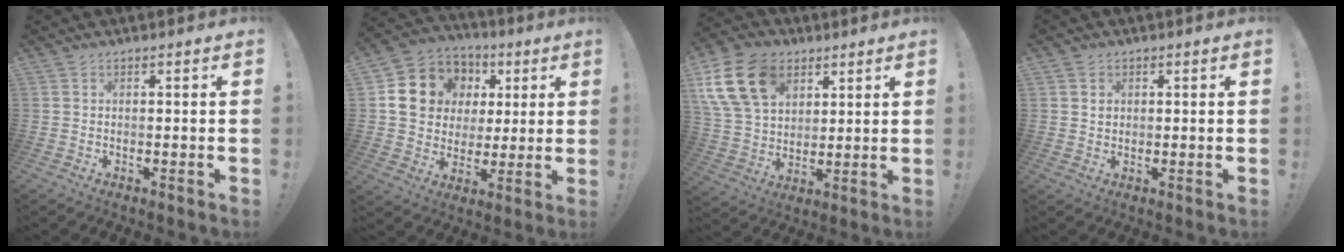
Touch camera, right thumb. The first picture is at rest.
{"total": 14.4, "force": [3.9, 12.6, 5.6], "torque": [-0.080, -0.013, 0.094]}
{"total": 18.0, "force": [8.2, 12.6, 9.9], "torque": [-0.201, -0.033, 0.156]}
{"total": 1.8, "force": [0.6, 1.7, 0.4], "torque": [-0.001, 0.000, 0.010]}